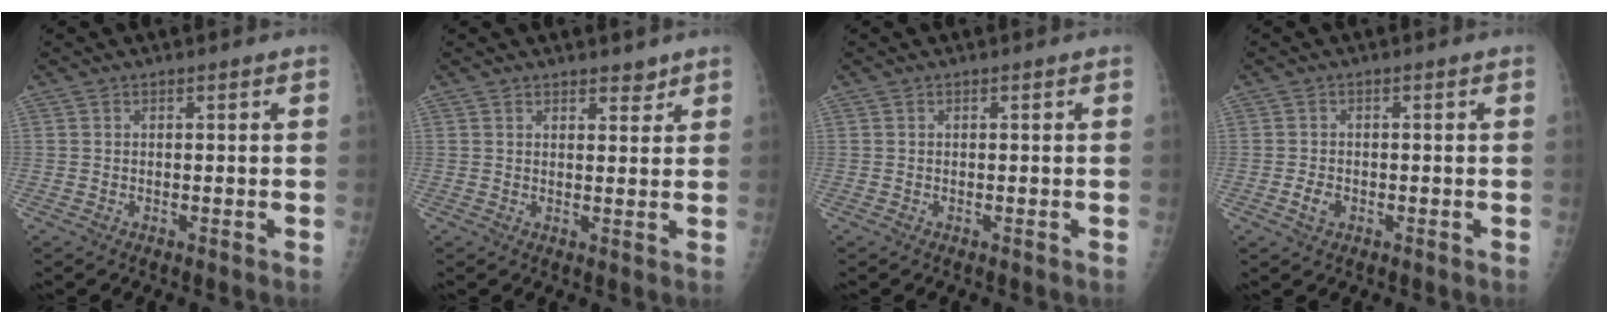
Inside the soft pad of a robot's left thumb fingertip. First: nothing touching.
{"total": 2.6, "force": [2.1, 1.2, 1.0], "torque": [0.002, -0.013, 0.028]}
{"total": 0.0}
{"total": 2.4, "force": [-0.8, 1.7, 1.4], "torque": [-0.023, 0.003, -0.014]}